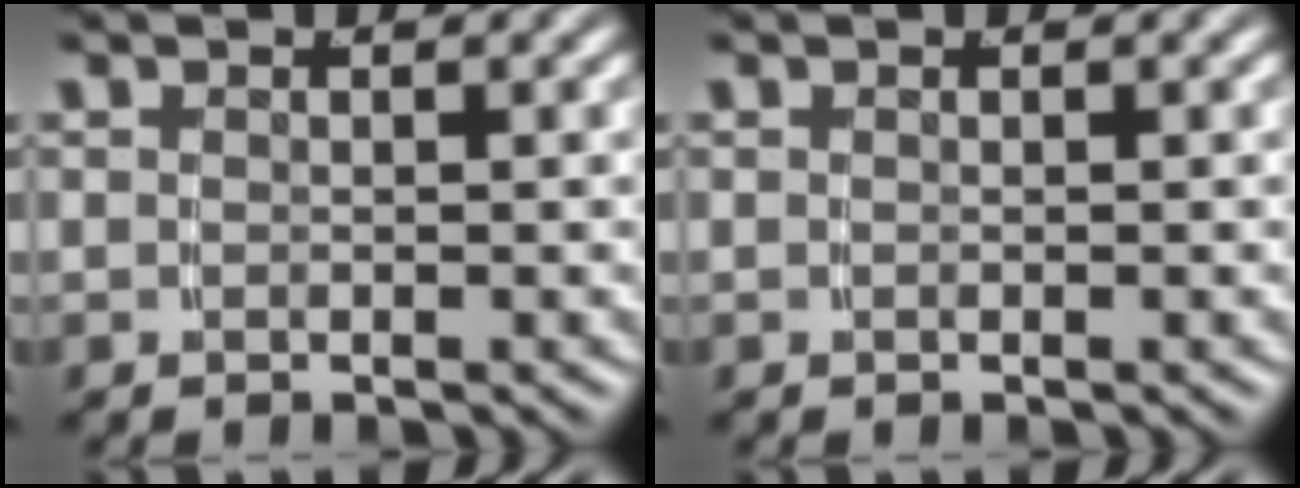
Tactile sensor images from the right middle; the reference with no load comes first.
{"total": 0.0}